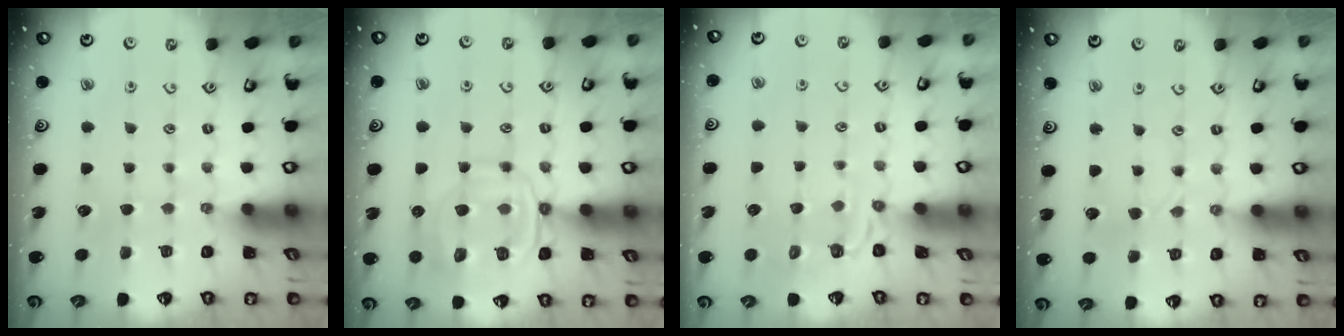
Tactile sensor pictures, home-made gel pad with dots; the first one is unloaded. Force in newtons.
{"total": 10.2, "press": 10.1, "slide": 1.3}
{"total": 3.5, "press": 2.6, "slide": 2.4}
{"total": 2.2, "press": 2.2, "slide": 0.3}